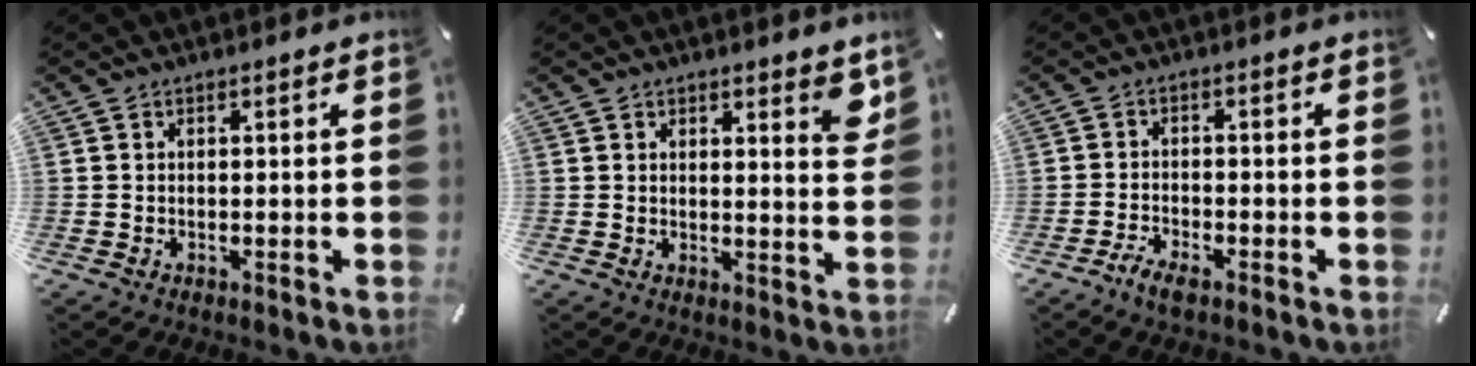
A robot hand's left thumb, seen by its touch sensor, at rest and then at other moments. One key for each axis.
{"total": 4.6, "fx": 3.2, "fy": 1.9, "fz": 2.7, "tx": -0.019, "ty": -0.021, "tz": 0.049}
{"total": 3.3, "fx": -2.6, "fy": 1.4, "fz": 1.5, "tx": -0.030, "ty": 0.012, "tz": -0.051}